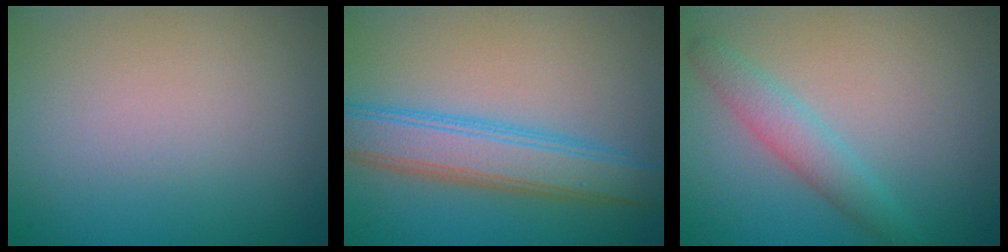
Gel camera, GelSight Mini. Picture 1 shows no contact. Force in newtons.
{"total": 5.3, "press": 5.3, "slide": 0.0}
{"total": 2.5, "press": 2.5, "slide": 0.1}